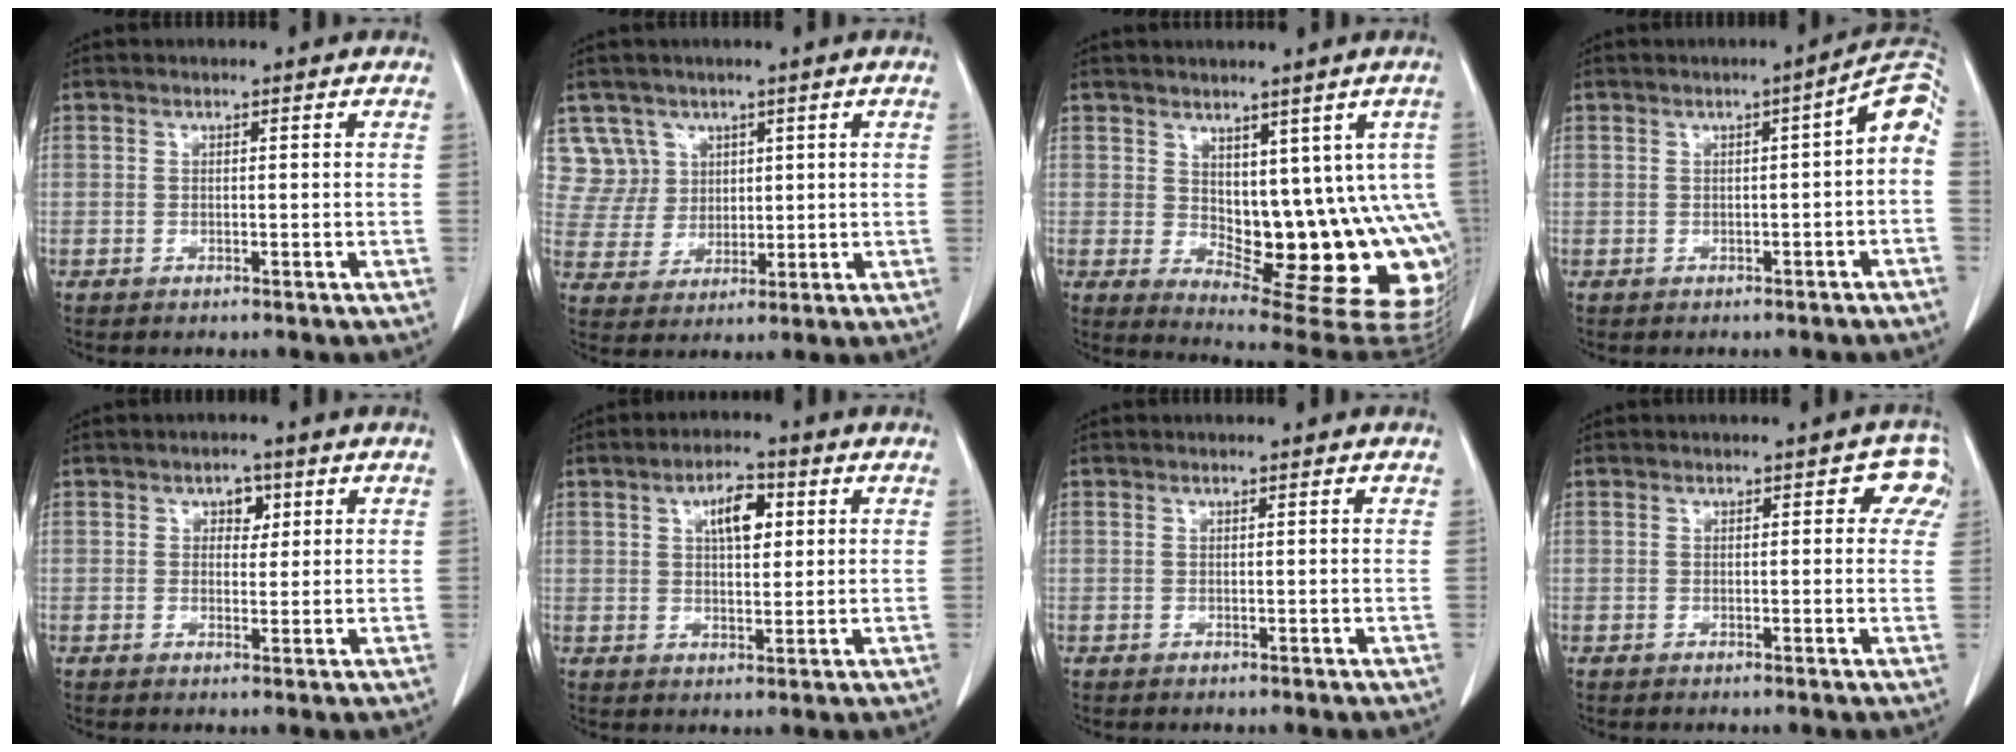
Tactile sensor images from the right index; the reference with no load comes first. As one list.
[{"total": 6.9, "force": [3.9, 5.6, -0.4], "torque": [0.016, 0.013, 0.089]}, {"total": 14.0, "force": [0.9, 7.0, 12.1], "torque": [-0.129, -0.001, 0.030]}, {"total": 5.6, "force": [-0.6, 0.9, 5.5], "torque": [-0.064, 0.020, -0.012]}, {"total": 2.6, "force": [1.0, 1.8, 1.6], "torque": [-0.016, 0.004, 0.013]}, {"total": 5.9, "force": [2.1, 2.4, 4.9], "torque": [-0.083, 0.008, 0.035]}, {"total": 0.0}, {"total": 3.2, "force": [1.2, 1.8, 2.3], "torque": [-0.003, 0.011, 0.002]}]